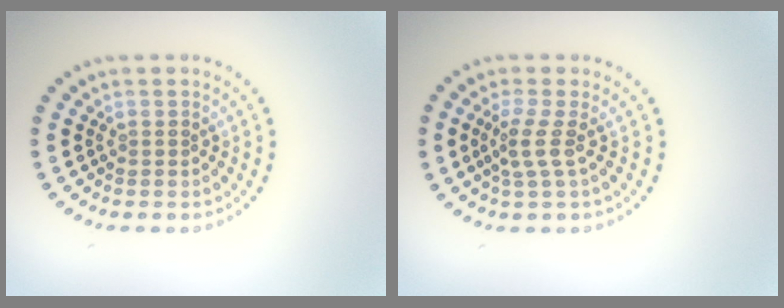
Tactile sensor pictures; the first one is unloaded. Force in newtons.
{"total": 2.0, "press": 1.3, "slide": 1.5}